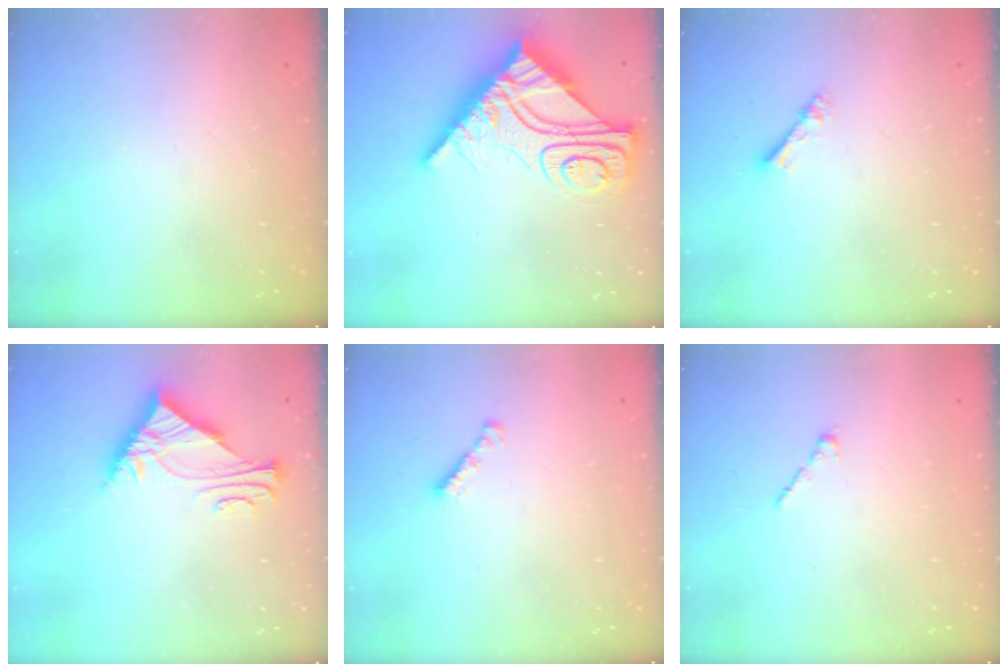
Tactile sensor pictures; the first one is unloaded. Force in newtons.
{"total": 18.5, "press": 18.4, "slide": 2.0}
{"total": 2.3, "press": 2.3, "slide": 0.3}
{"total": 7.9, "press": 7.8, "slide": 1.1}
{"total": 1.9, "press": 1.9, "slide": 0.5}
{"total": 1.7, "press": 1.7, "slide": 0.5}